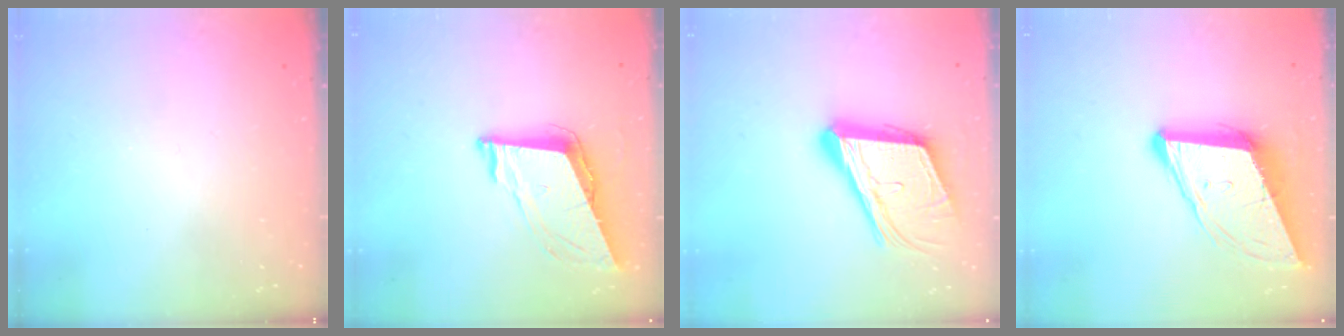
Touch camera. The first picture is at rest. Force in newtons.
{"total": 9.0, "press": 8.4, "slide": 3.2}
{"total": 20.0, "press": 19.6, "slide": 3.9}
{"total": 12.6, "press": 12.0, "slide": 3.9}